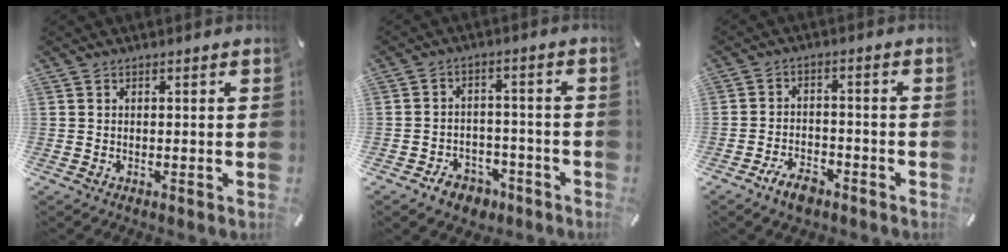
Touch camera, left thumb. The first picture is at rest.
{"total": 6.6, "force": [-4.4, 4.5, 2.2], "torque": [-0.037, 0.032, -0.080]}
{"total": 5.7, "force": [-4.2, 2.9, 2.6], "torque": [-0.050, 0.024, -0.077]}